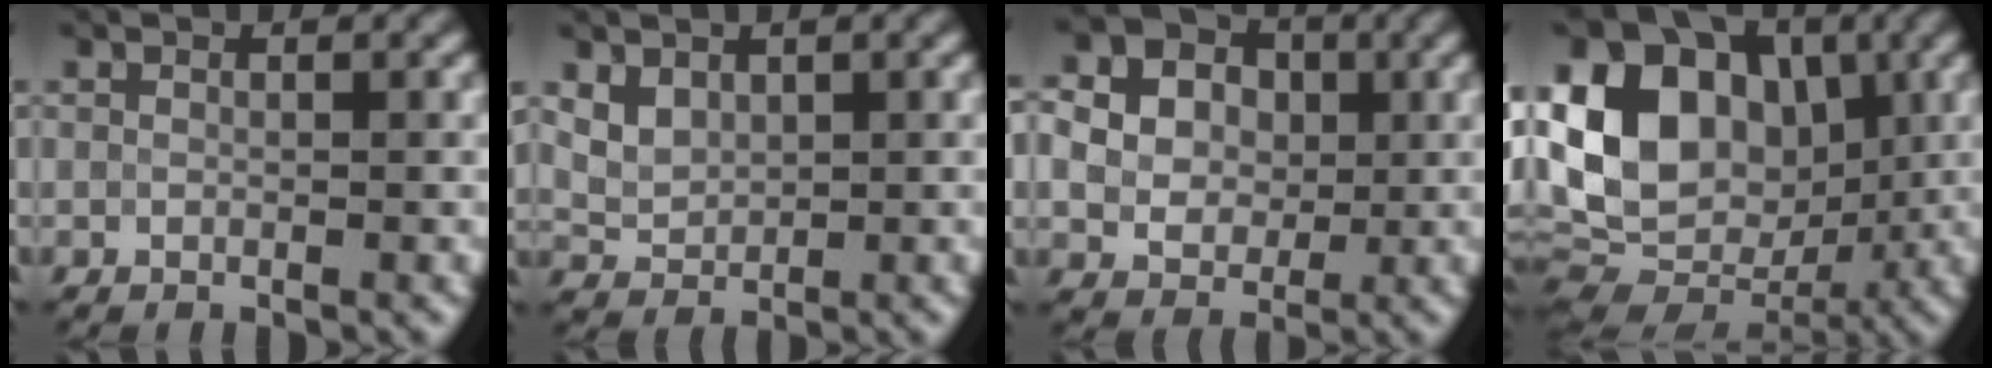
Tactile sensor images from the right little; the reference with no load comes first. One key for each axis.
{"total": 2.8, "fx": 1.4, "fy": 2.0, "fz": 1.5, "tx": -0.024, "ty": 0.002, "tz": 0.028}
{"total": 10.4, "fx": 2.1, "fy": 9.1, "fz": 4.5, "tx": -0.120, "ty": 0.030, "tz": 0.028}
{"total": 15.6, "fx": 1.7, "fy": 12.2, "fz": 9.6, "tx": -0.195, "ty": 0.020, "tz": 0.028}